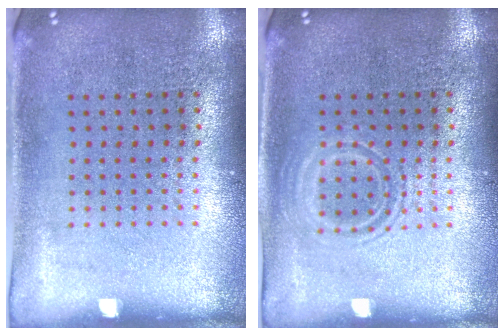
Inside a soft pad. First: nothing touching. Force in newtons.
{"total": 1.0, "press": 1.0, "slide": 0.2}